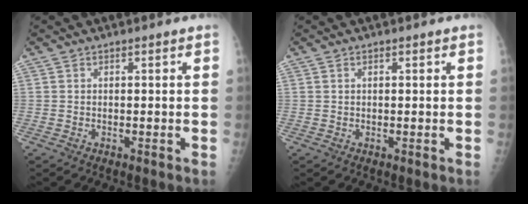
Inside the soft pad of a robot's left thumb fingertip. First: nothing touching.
{"total": 0.5, "force": [0.2, 0.3, 0.3], "torque": [-0.005, 0.000, 0.004]}